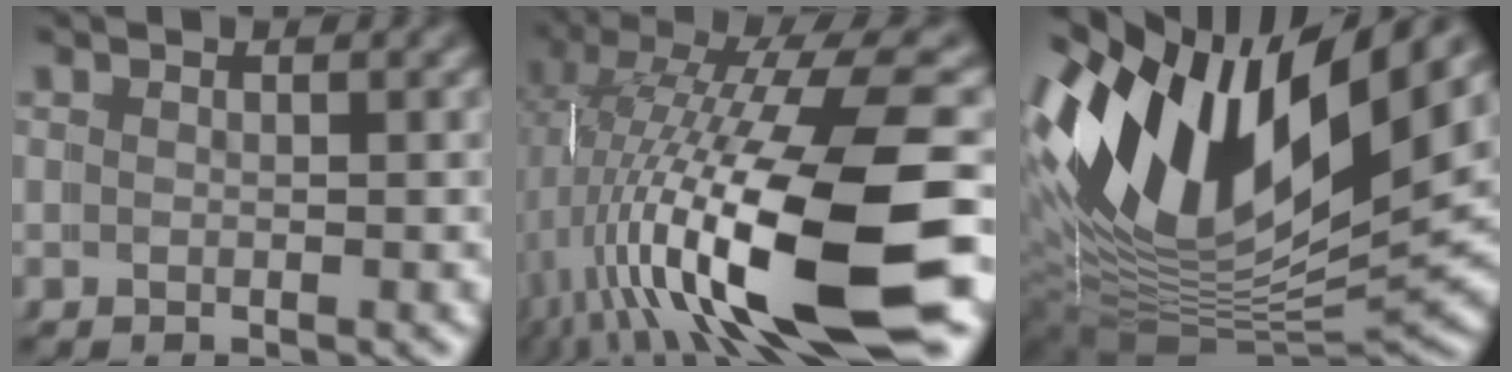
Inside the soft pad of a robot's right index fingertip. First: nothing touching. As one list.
[{"total": 15.8, "force": [-1.4, 6.2, 14.5], "torque": [-0.249, -0.019, -0.005]}, {"total": 17.1, "force": [3.4, 9.8, 13.6], "torque": [-0.249, -0.006, 0.052]}]